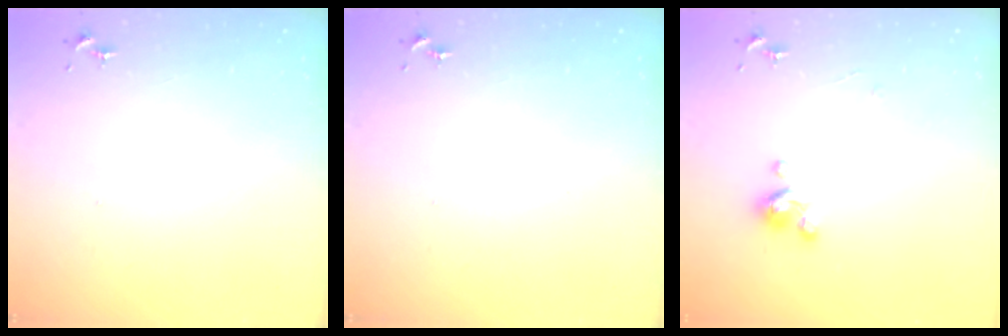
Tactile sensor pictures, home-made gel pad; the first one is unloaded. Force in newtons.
{"total": 0.0}
{"total": 5.1, "press": 5.0, "slide": 0.3}